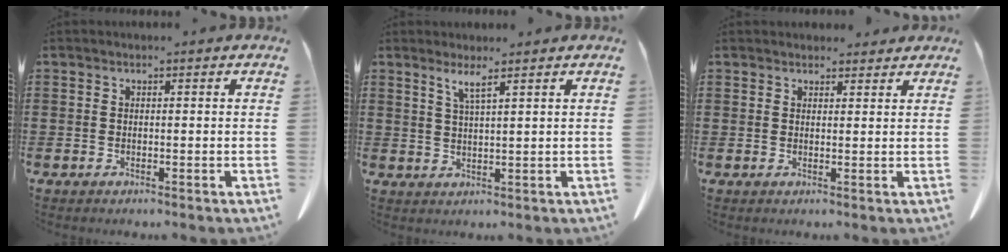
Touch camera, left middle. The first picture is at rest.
{"total": 2.7, "force": [1.9, -0.3, 1.9], "torque": [-0.042, -0.001, 0.033]}
{"total": 2.3, "force": [2.2, 0.7, 0.3], "torque": [-0.003, -0.004, 0.039]}